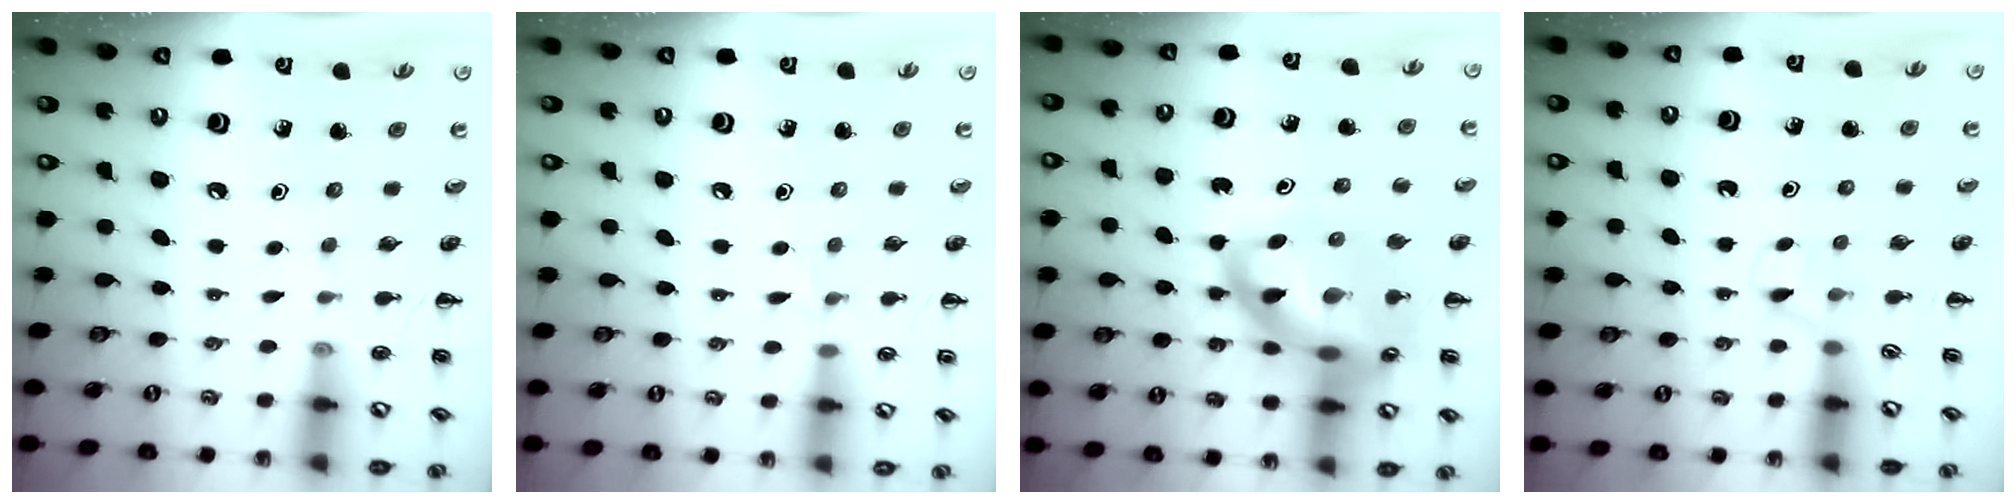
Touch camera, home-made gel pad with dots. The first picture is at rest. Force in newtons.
{"total": 4.0, "press": 3.7, "slide": 1.4}
{"total": 18.0, "press": 17.5, "slide": 4.2}
{"total": 2.9, "press": 2.7, "slide": 1.0}